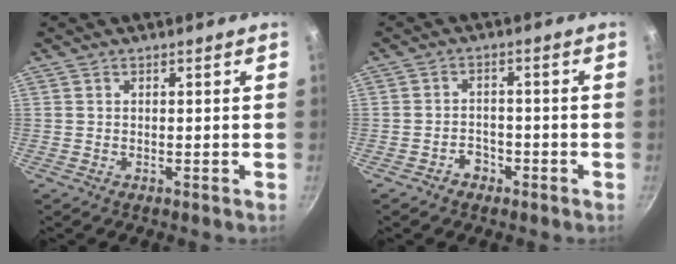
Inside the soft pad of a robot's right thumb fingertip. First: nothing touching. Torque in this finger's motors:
{"motor_torque": [-0.11, 0.19, -0.25, -0.13, -0.01]}